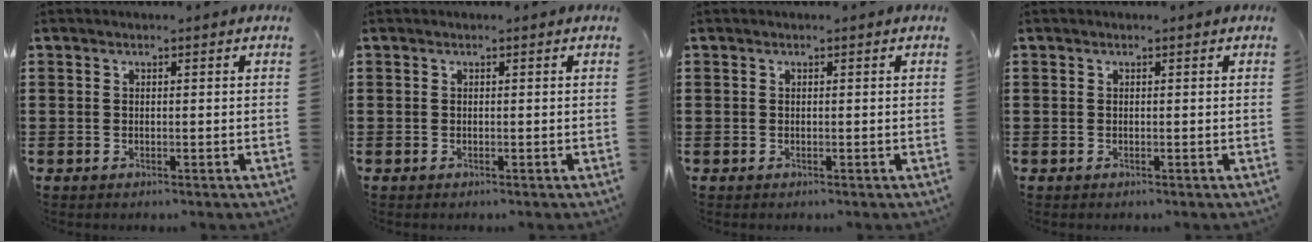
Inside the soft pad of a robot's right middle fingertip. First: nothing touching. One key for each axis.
{"total": 0.0}
{"total": 0.0}
{"total": 0.0}